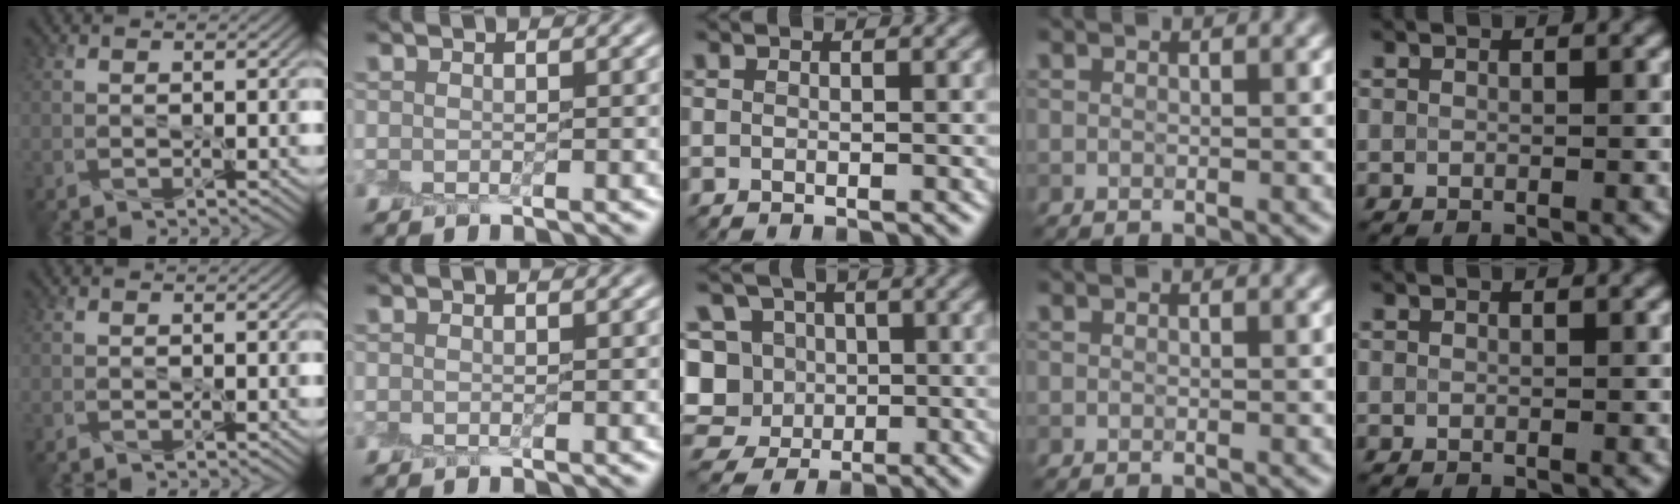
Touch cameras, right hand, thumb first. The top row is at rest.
{"middle": {"total": 11.4, "force": [0.6, 10.5, 4.5], "torque": [-0.105, 0.031, -0.022]}}